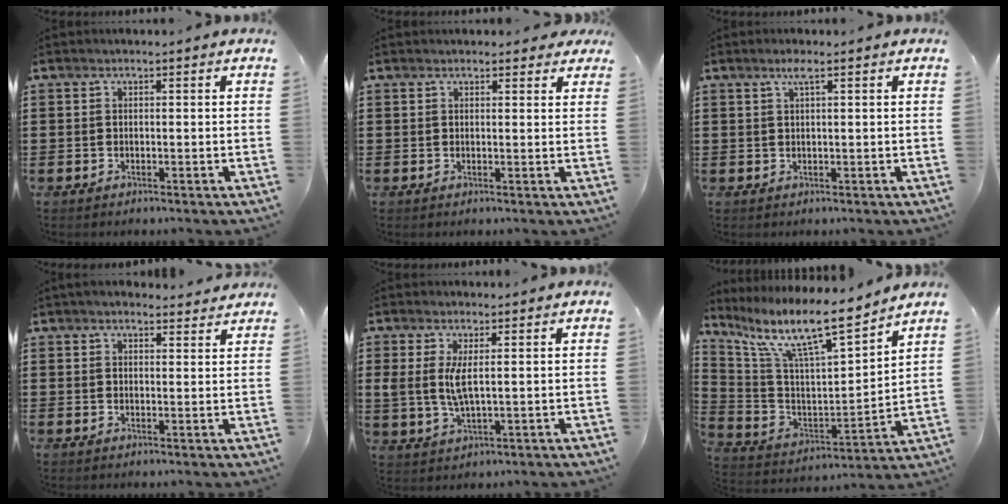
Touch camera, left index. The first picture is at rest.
{"total": 1.8, "force": [1.5, 0.8, 0.3], "torque": [-0.003, 0.003, 0.028]}
{"total": 2.0, "force": [0.9, 0.2, 1.7], "torque": [-0.037, 0.003, 0.016]}
{"total": 2.5, "force": [2.4, 0.6, 0.5], "torque": [-0.016, -0.002, 0.045]}
{"total": 4.8, "force": [1.0, 1.5, 4.4], "torque": [-0.103, -0.005, 0.013]}
{"total": 10.9, "force": [8.4, 1.2, 6.9], "torque": [-0.157, -0.060, 0.135]}